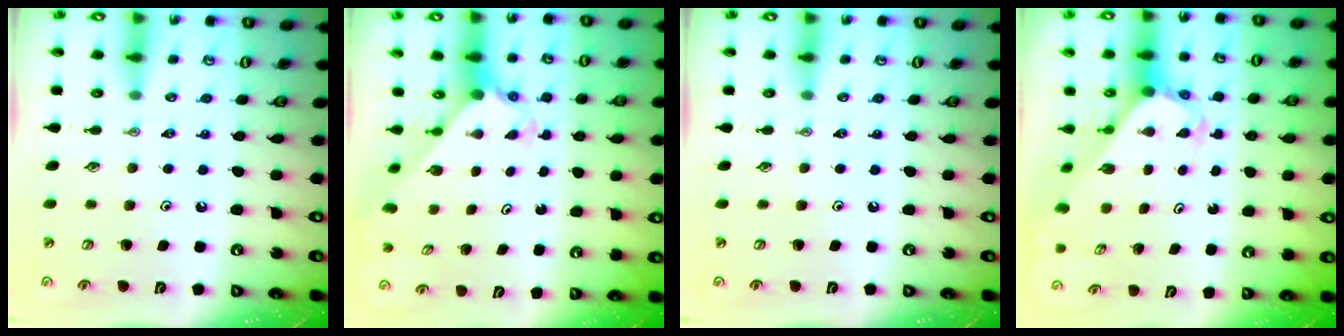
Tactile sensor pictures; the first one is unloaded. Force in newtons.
{"total": 2.2, "press": 2.2, "slide": 0.2}
{"total": 0.0}
{"total": 2.7, "press": 2.7, "slide": 0.1}